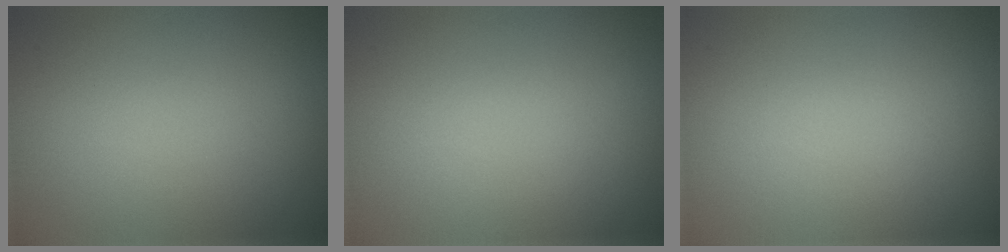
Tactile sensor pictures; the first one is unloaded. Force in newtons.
{"total": 0.0}
{"total": 0.0}